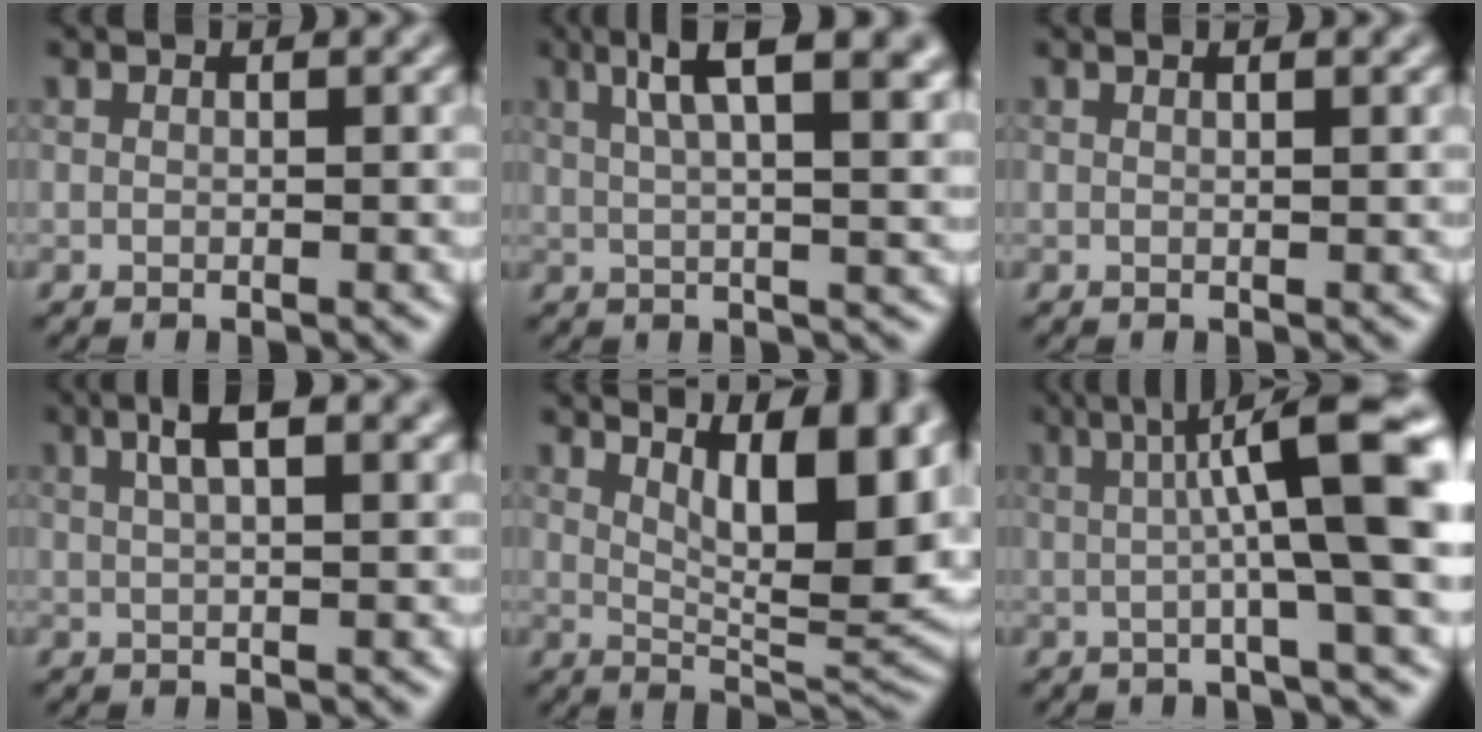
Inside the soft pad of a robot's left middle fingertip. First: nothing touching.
{"total": 7.6, "force": [3.3, 1.9, 6.5], "torque": [-0.109, 0.019, 0.069]}
{"total": 0.7, "force": [0.3, 0.3, 0.6], "torque": [0.005, 0.007, -0.006]}
{"total": 2.8, "force": [1.0, 0.5, 2.6], "torque": [-0.059, 0.010, 0.033]}
{"total": 10.6, "force": [4.4, 2.8, 9.2], "torque": [-0.125, -0.001, 0.086]}
{"total": 9.9, "force": [1.2, 1.4, 9.7], "torque": [-0.143, 0.011, 0.030]}